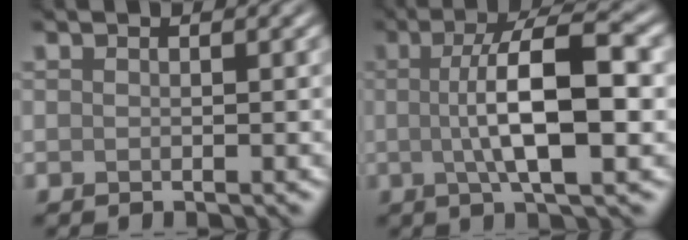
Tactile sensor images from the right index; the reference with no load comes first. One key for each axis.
{"total": 8.4, "fx": 0.3, "fy": 2.3, "fz": 8.1, "tx": -0.127, "ty": 0.007, "tz": 0.001}